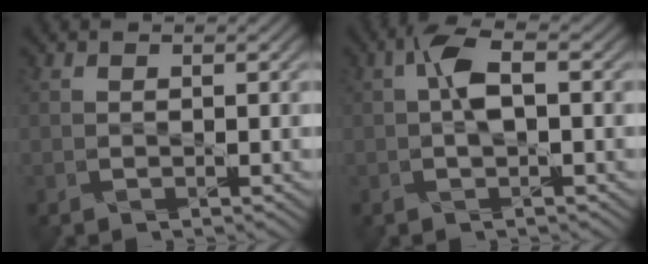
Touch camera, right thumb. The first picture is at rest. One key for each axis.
{"total": 3.4, "fx": 0.3, "fy": 1.3, "fz": 3.1, "tx": -0.067, "ty": 0.010, "tz": 0.001}